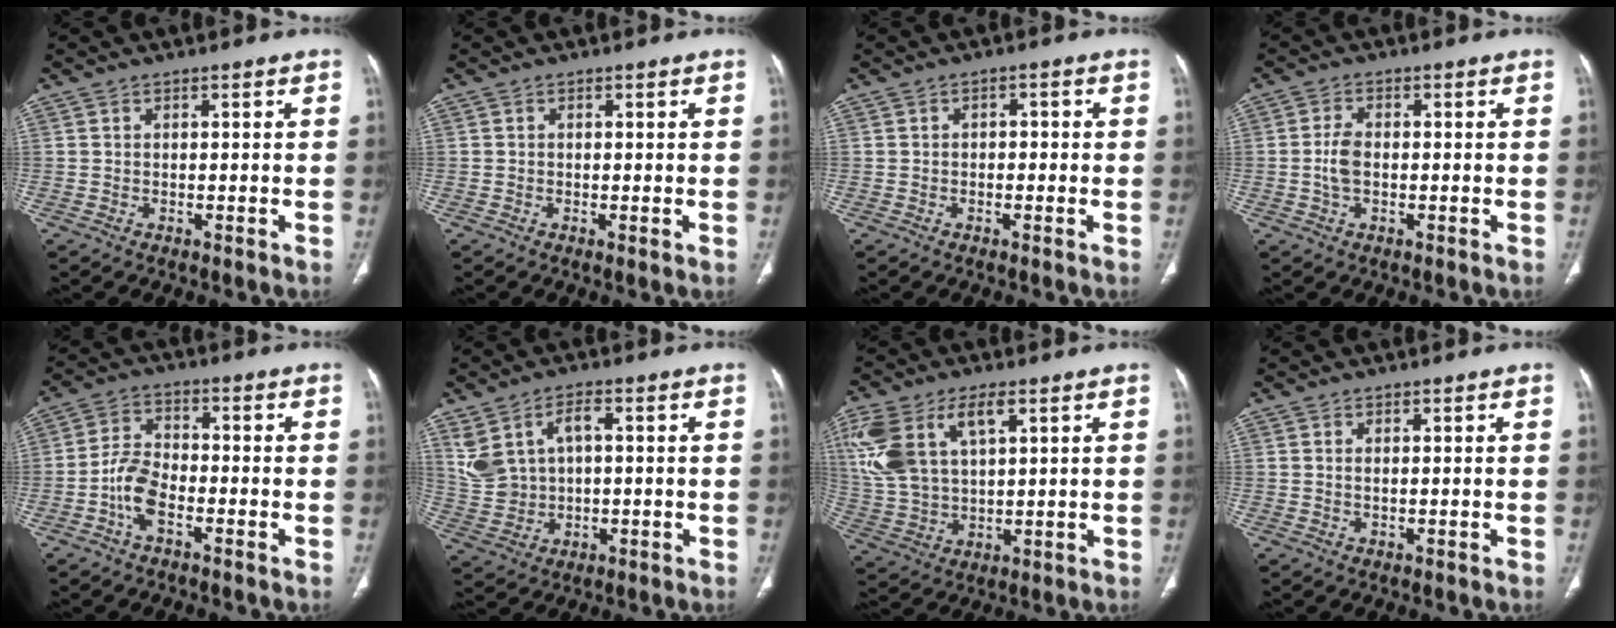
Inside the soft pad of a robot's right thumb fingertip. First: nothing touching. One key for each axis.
{"total": 0.7, "fx": -0.1, "fy": 0.1, "fz": 0.6, "tx": -0.016, "ty": -0.004, "tz": -0.002}
{"total": 1.6, "fx": -0.3, "fy": 1.2, "fz": 1.0, "tx": -0.004, "ty": 0.006, "tz": -0.010}
{"total": 3.9, "fx": -0.4, "fy": 2.2, "fz": 3.1, "tx": -0.069, "ty": 0.007, "tz": -0.011}
{"total": 6.7, "fx": -2.8, "fy": 3.4, "fz": 5.1, "tx": -0.099, "ty": 0.023, "tz": -0.059}
{"total": 8.8, "fx": 2.4, "fy": 5.8, "fz": 6.2, "tx": -0.121, "ty": 0.006, "tz": 0.060}
{"total": 16.2, "fx": 6.4, "fy": 8.5, "fz": 12.2, "tx": -0.271, "ty": -0.002, "tz": 0.129}
{"total": 0.5, "fx": 0.2, "fy": 0.2, "fz": 0.5, "tx": -0.016, "ty": 0.003, "tz": 0.006}